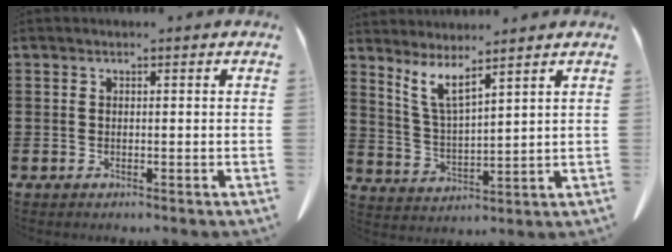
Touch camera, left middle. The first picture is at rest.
{"total": 5.1, "force": [4.1, 0.1, 3.1], "torque": [-0.074, -0.024, 0.071]}